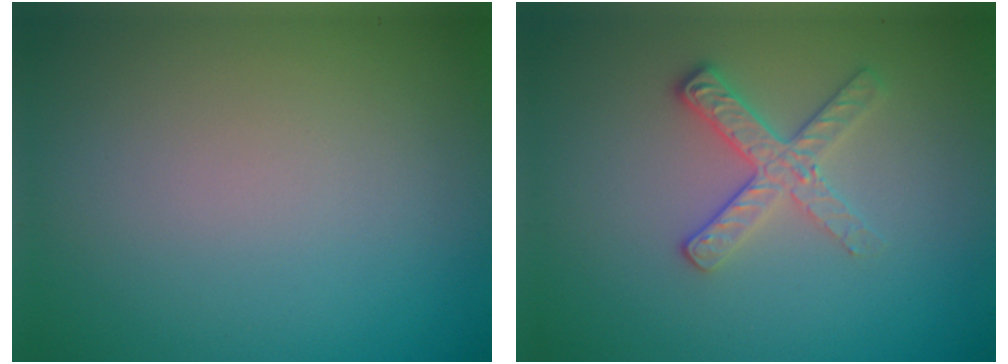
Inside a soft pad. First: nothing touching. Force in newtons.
{"total": 2.7, "press": 2.5, "slide": 1.1}